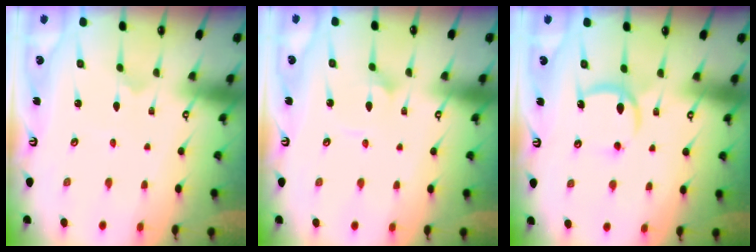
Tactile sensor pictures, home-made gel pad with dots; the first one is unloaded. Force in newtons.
{"total": 1.7, "press": 1.7, "slide": 0.0}
{"total": 9.0, "press": 9.0, "slide": 0.5}